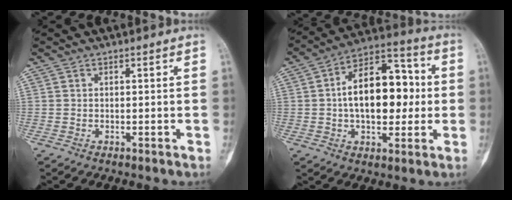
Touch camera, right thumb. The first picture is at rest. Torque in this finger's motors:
{"motor_torque": [1.91, 1.96, 0.92, -0.58, 0.37]}